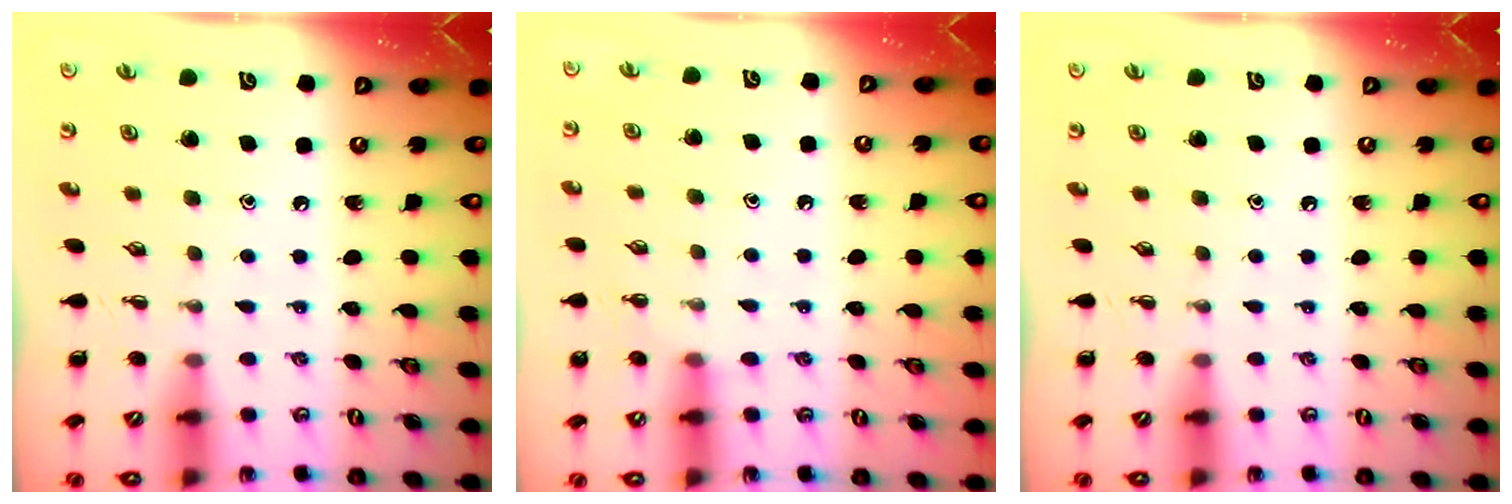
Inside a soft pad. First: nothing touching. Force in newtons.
{"total": 6.8, "press": 6.5, "slide": 1.7}
{"total": 0.0}